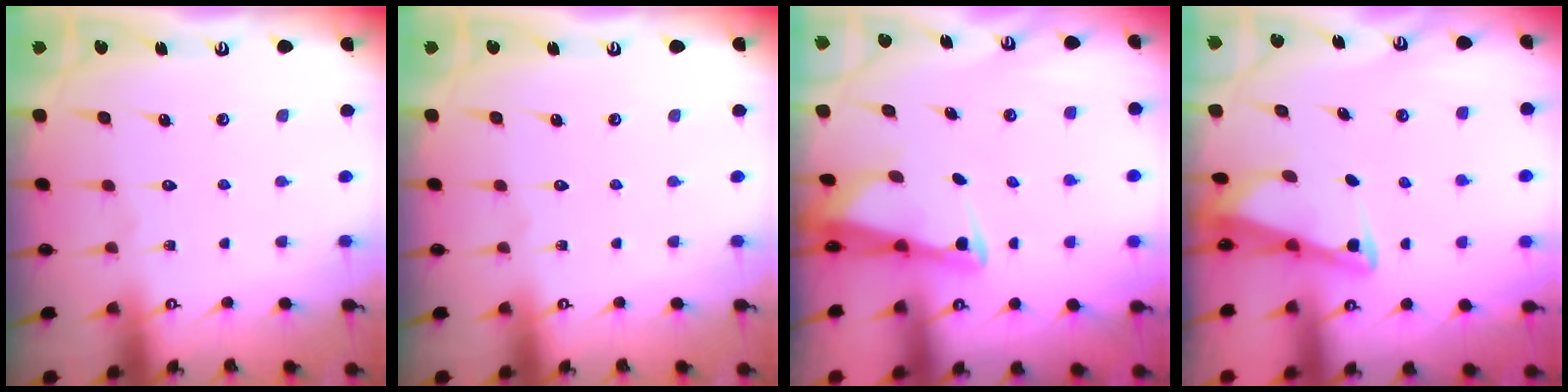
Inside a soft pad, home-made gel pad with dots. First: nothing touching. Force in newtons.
{"total": 0.0}
{"total": 2.4, "press": 2.4, "slide": 0.5}
{"total": 2.7, "press": 2.7, "slide": 0.3}